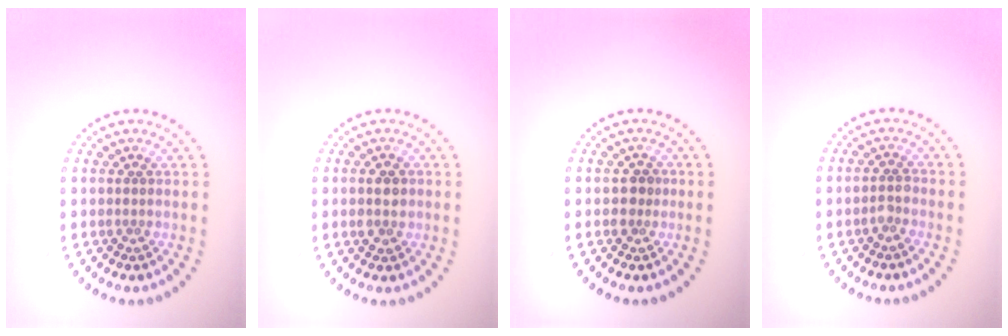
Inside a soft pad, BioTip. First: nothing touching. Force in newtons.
{"total": 2.4, "press": 2.4, "slide": 0.2}
{"total": 1.5, "press": 1.4, "slide": 0.5}
{"total": 1.0, "press": 1.0, "slide": 0.3}